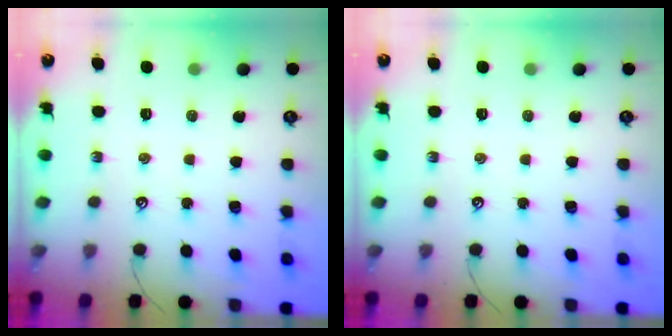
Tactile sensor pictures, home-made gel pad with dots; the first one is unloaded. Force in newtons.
{"total": 0.0}